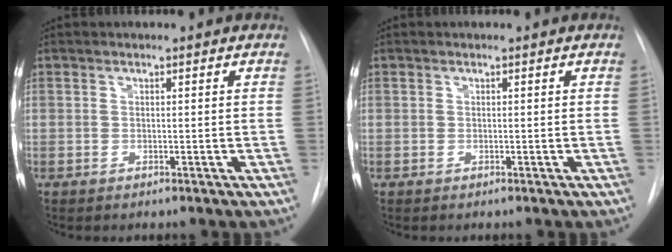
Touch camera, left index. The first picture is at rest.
{"total": 0.0}